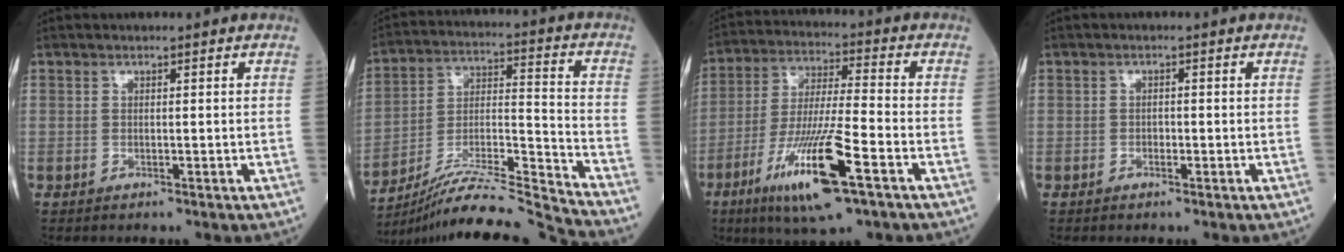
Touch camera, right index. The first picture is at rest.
{"total": 19.0, "force": [-17.9, -2.9, 5.8], "torque": [-0.106, -0.001, -0.307]}
{"total": 15.2, "force": [-7.1, 1.1, 13.4], "torque": [-0.263, -0.028, -0.126]}
{"total": 0.9, "force": [-0.4, 0.5, 0.7], "torque": [-0.011, 0.001, -0.007]}